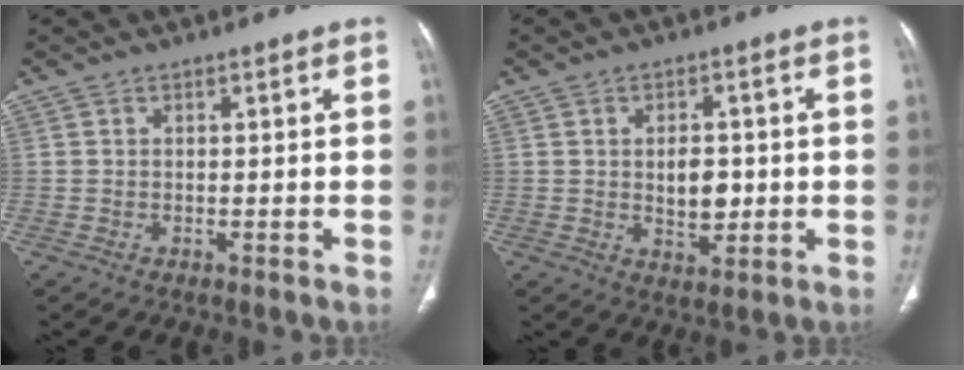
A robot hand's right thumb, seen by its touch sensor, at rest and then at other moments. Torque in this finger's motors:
{"motor_torque": [-0.16, 0.31, 0.14, 0.23, 0.10]}